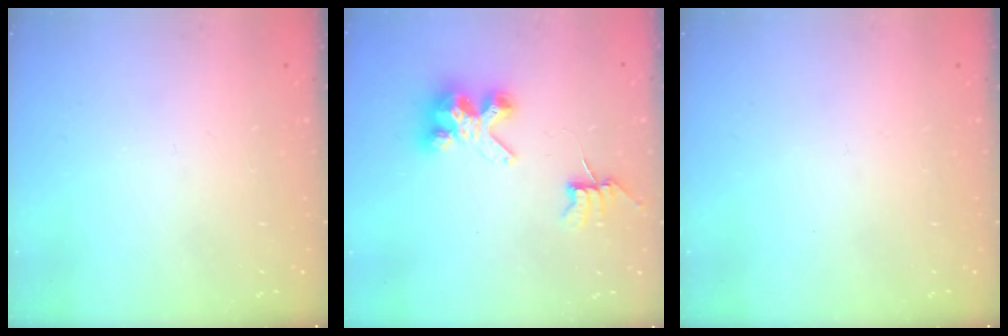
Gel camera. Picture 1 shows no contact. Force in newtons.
{"total": 7.6, "press": 7.5, "slide": 0.8}
{"total": 0.0}